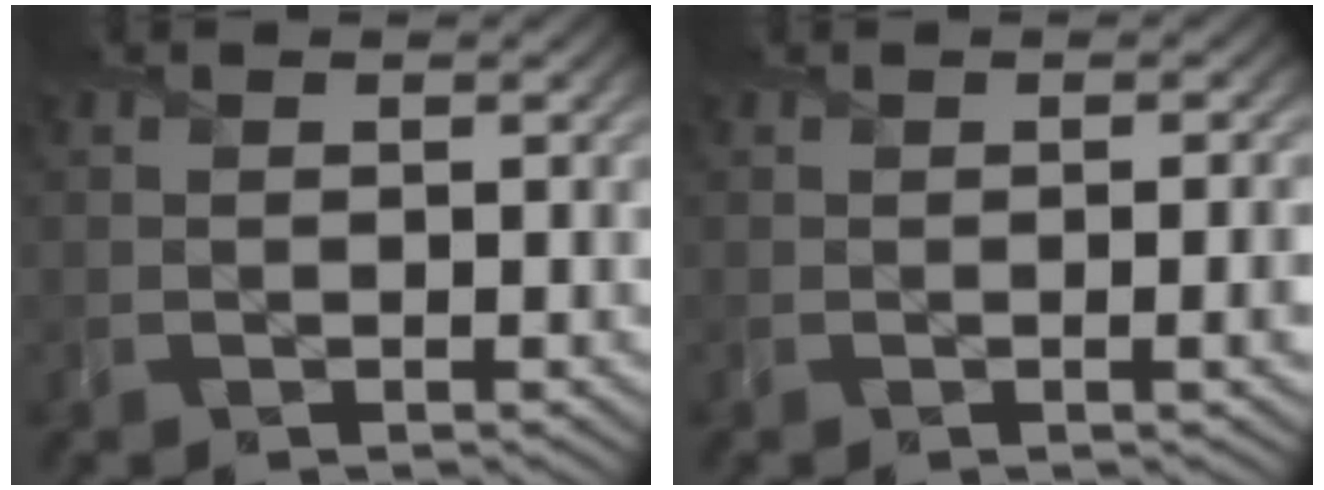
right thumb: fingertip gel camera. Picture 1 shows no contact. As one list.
[{"total": 2.0, "force": [-0.2, 0.4, 1.9], "torque": [-0.025, 0.000, -0.002]}]